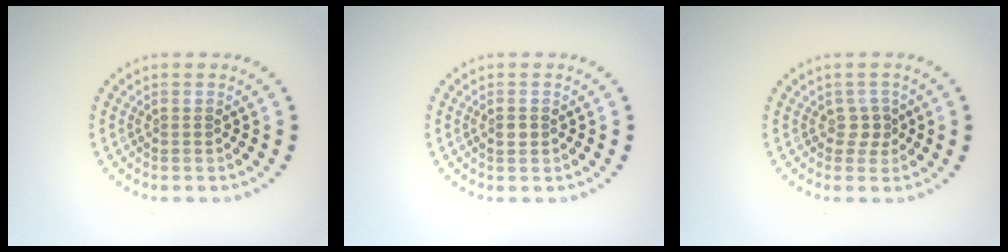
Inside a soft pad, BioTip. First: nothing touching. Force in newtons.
{"total": 0.8, "press": 0.7, "slide": 0.3}
{"total": 1.4, "press": 1.0, "slide": 0.9}